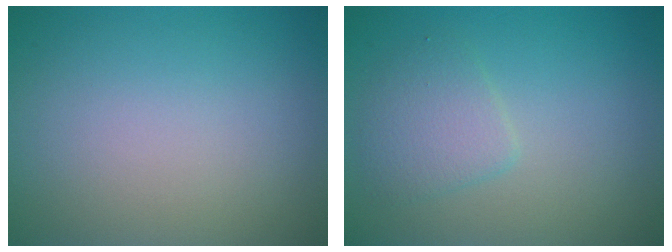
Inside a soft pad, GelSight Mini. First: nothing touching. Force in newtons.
{"total": 2.4, "press": 2.4, "slide": 0.1}